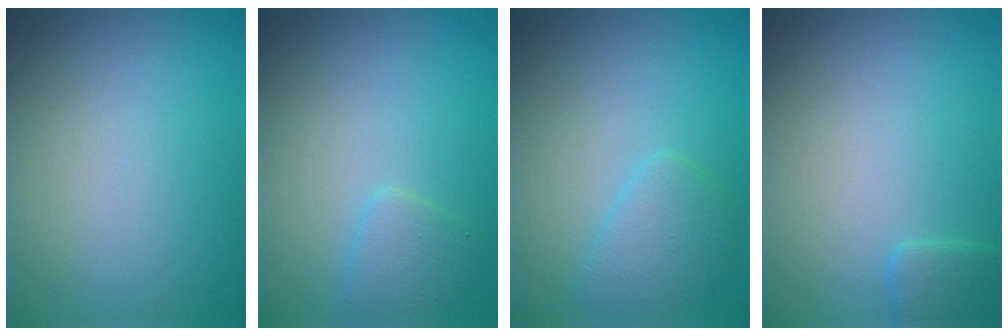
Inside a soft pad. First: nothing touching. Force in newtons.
{"total": 1.6, "press": 1.6, "slide": 0.1}
{"total": 2.2, "press": 2.2, "slide": 0.1}
{"total": 1.5, "press": 1.5, "slide": 0.1}